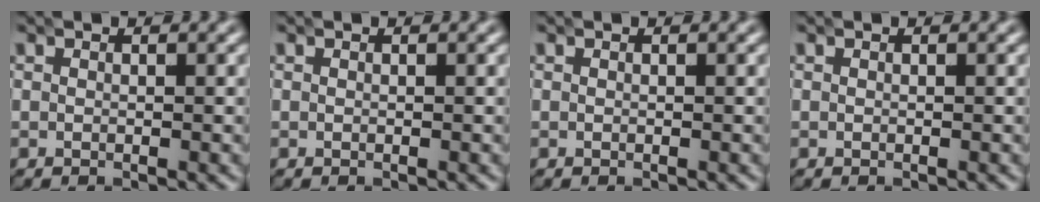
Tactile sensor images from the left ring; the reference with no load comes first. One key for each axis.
{"total": 0.0}
{"total": 0.0}
{"total": 0.0}